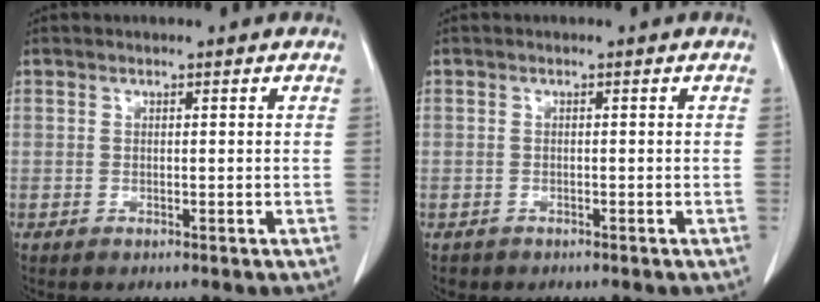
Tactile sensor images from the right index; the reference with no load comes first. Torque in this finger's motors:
{"motor_torque": [-0.21, -0.08, -0.73, -0.16]}